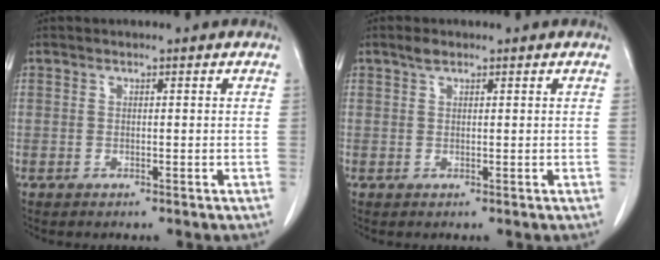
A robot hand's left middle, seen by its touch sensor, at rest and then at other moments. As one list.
[{"total": 1.3, "force": [1.0, 0.5, 0.7], "torque": [-0.017, 0.003, 0.019]}]